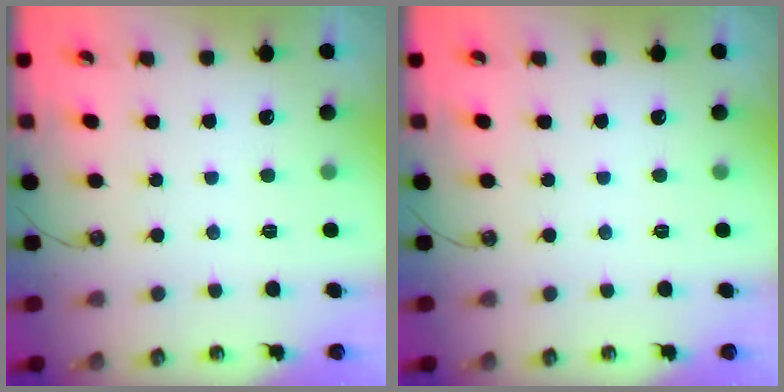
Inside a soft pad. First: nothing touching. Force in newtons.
{"total": 0.0}